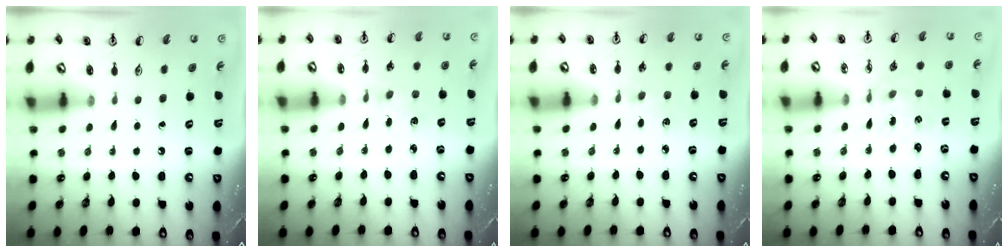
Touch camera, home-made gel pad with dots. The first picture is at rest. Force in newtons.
{"total": 1.9, "press": 1.9, "slide": 0.3}
{"total": 3.7, "press": 3.6, "slide": 0.5}
{"total": 1.1, "press": 1.1, "slide": 0.1}